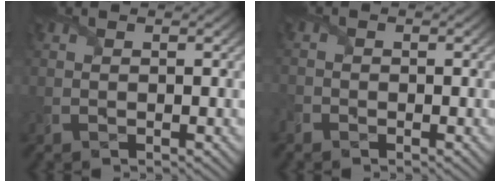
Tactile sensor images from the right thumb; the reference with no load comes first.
{"total": 1.5, "force": [-1.1, 0.9, 0.2], "torque": [-0.008, -0.004, -0.029]}